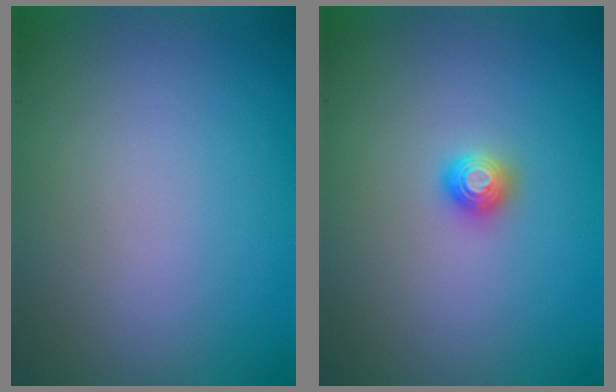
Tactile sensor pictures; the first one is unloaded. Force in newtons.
{"total": 1.2, "press": 1.2, "slide": 0.1}